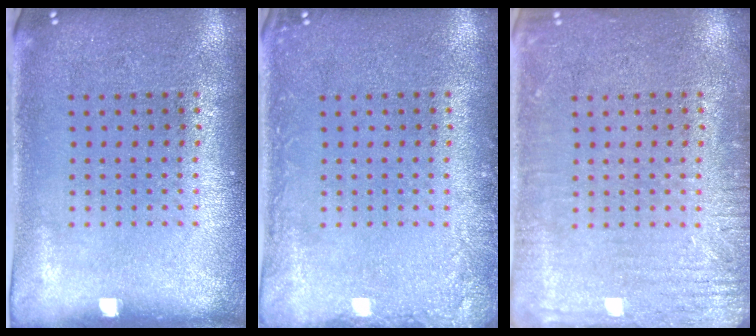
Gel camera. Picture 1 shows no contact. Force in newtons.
{"total": 1.6, "press": 1.6, "slide": 0.3}
{"total": 3.0, "press": 3.0, "slide": 0.3}